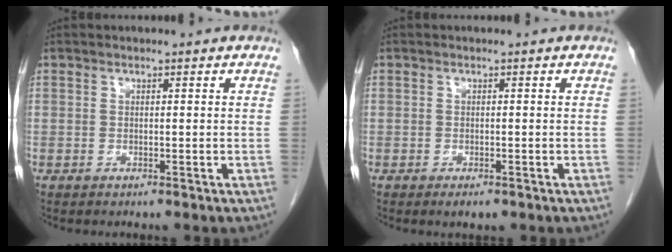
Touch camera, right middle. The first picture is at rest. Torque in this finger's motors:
{"motor_torque": [-0.06, 0.13, -0.16, -0.04]}